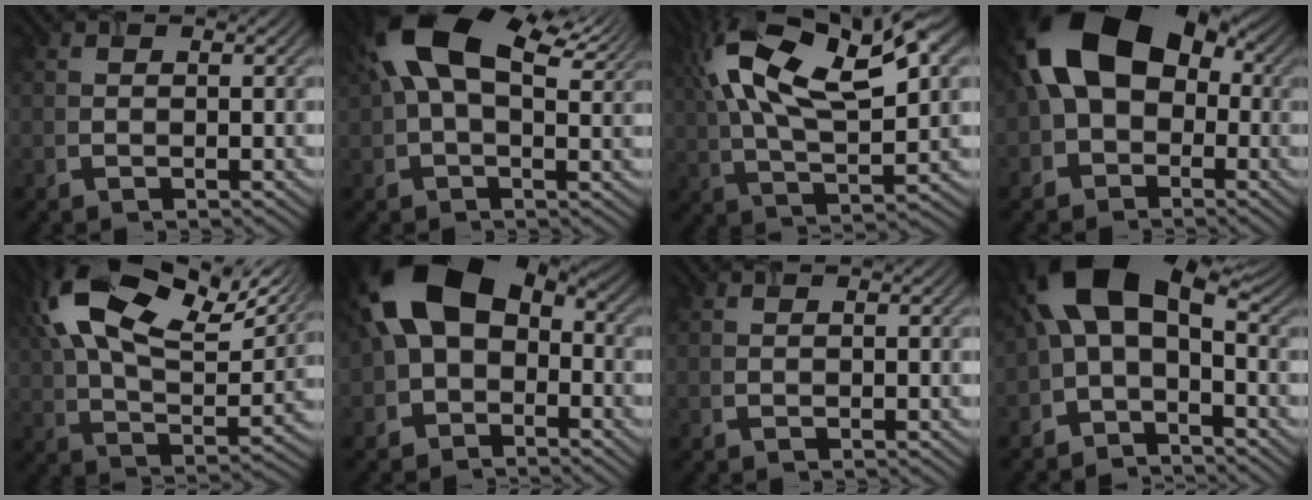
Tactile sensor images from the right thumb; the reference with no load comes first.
{"total": 15.0, "force": [5.8, 7.7, 11.5], "torque": [-0.228, 0.025, 0.095]}
{"total": 16.1, "force": [5.3, 7.0, 13.4], "torque": [-0.275, 0.020, 0.091]}
{"total": 16.7, "force": [1.1, 11.7, 11.9], "torque": [-0.199, 0.006, 0.019]}
{"total": 18.6, "force": [8.4, 9.4, 13.8], "torque": [-0.282, 0.039, 0.129]}
{"total": 13.6, "force": [-0.1, 9.4, 9.8], "torque": [-0.187, 0.004, -0.006]}
{"total": 0.0}
{"total": 12.1, "force": [-0.4, 6.8, 9.9], "torque": [-0.193, 0.013, -0.018]}